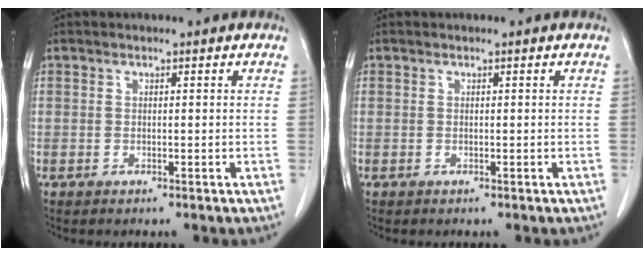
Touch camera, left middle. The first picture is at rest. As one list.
[{"total": 0.0}]